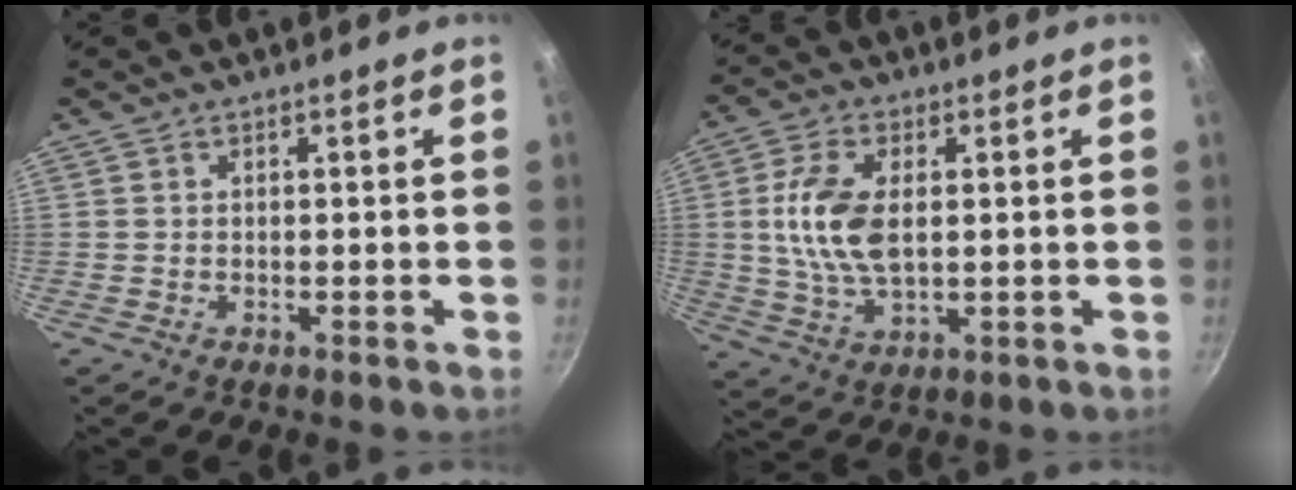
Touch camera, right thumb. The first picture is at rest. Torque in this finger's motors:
{"motor_torque": [0.91, 1.13, 1.17, -0.14, 0.13]}